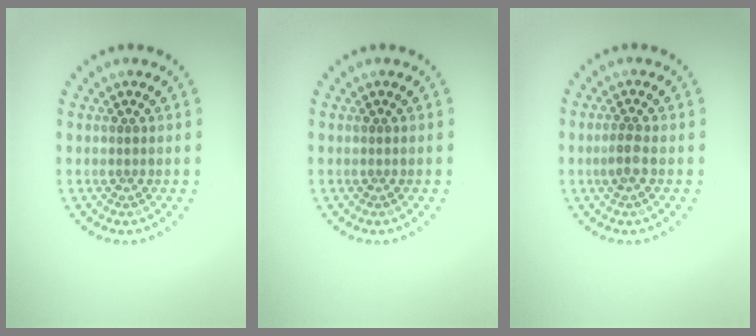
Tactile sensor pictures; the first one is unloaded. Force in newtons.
{"total": 0.0}
{"total": 1.5, "press": 1.4, "slide": 0.6}